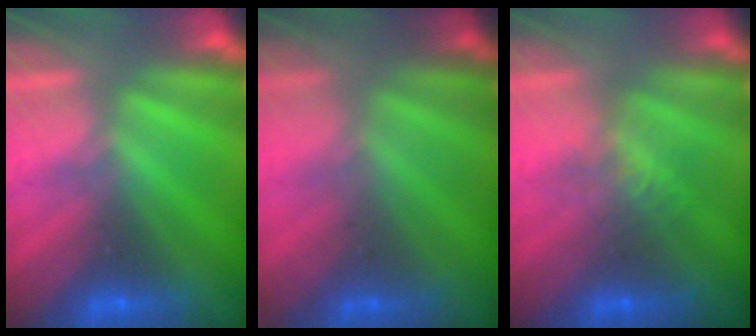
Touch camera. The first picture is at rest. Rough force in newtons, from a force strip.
{"total": 1.8}
{"total": 3.8}